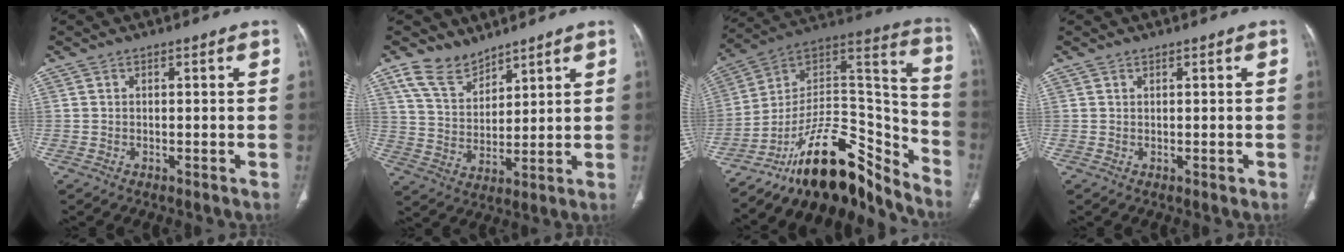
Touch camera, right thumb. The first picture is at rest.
{"total": 8.1, "force": [6.5, 4.3, 2.5], "torque": [-0.033, -0.037, 0.140]}
{"total": 22.1, "force": [-17.9, 7.6, 10.5], "torque": [-0.117, 0.142, -0.298]}
{"total": 0.5, "force": [0.3, 0.4, 0.3], "torque": [-0.003, -0.002, 0.006]}